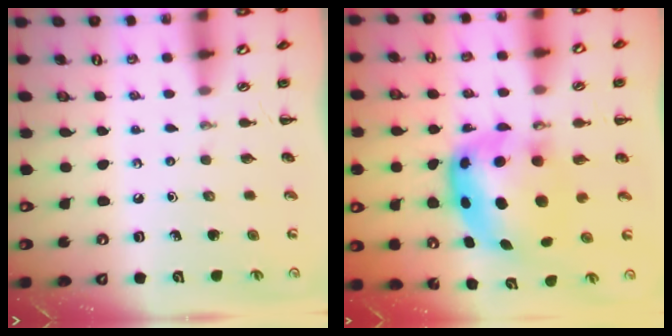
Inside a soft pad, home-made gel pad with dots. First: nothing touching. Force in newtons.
{"total": 8.9, "press": 8.6, "slide": 2.2}